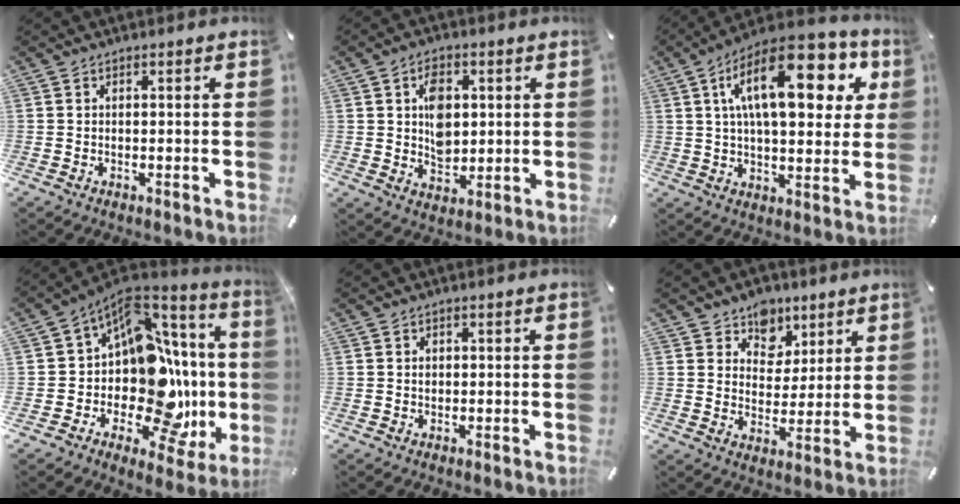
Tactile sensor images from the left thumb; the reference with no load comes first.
{"total": 8.1, "force": [1.5, 6.1, 5.2], "torque": [-0.068, -0.001, 0.025]}
{"total": 22.4, "force": [8.1, 10.2, 18.2], "torque": [-0.288, -0.017, 0.126]}
{"total": 18.2, "force": [-1.9, 11.8, 13.8], "torque": [-0.182, -0.066, -0.013]}
{"total": 0.8, "force": [0.1, 0.7, 0.4], "torque": [-0.008, 0.001, 0.003]}
{"total": 8.1, "force": [4.8, 6.5, 0.2], "torque": [-0.003, -0.040, 0.089]}